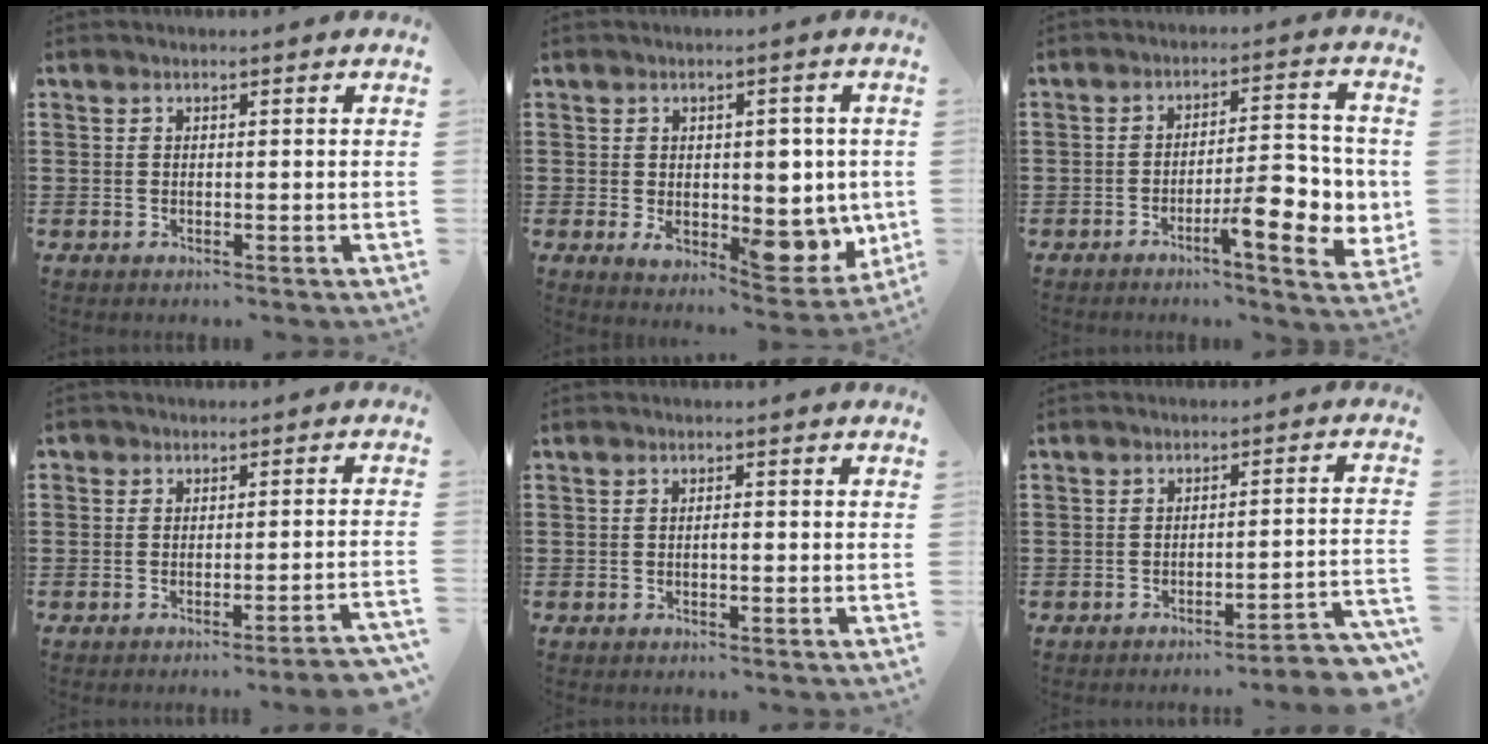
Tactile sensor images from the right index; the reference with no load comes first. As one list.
[{"total": 8.5, "force": [-0.2, 5.4, 6.6], "torque": [-0.062, -0.012, 0.000]}, {"total": 9.1, "force": [-2.8, 2.8, 8.2], "torque": [-0.107, -0.007, -0.048]}, {"total": 2.4, "force": [-2.3, -0.1, 0.6], "torque": [-0.013, 0.000, -0.049]}, {"total": 0.8, "force": [-0.3, 0.2, 0.8], "torque": [-0.016, -0.004, -0.004]}, {"total": 3.5, "force": [-3.1, -0.4, 1.6], "torque": [-0.029, -0.013, -0.065]}]